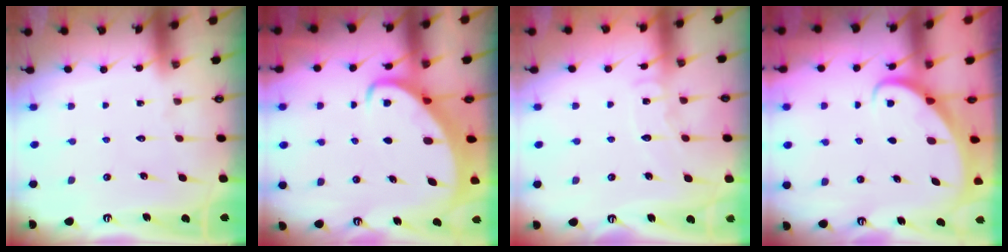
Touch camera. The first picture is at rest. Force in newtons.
{"total": 3.3, "press": 3.2, "slide": 0.3}
{"total": 6.5, "press": 6.5, "slide": 0.6}
{"total": 2.2, "press": 2.2, "slide": 0.2}